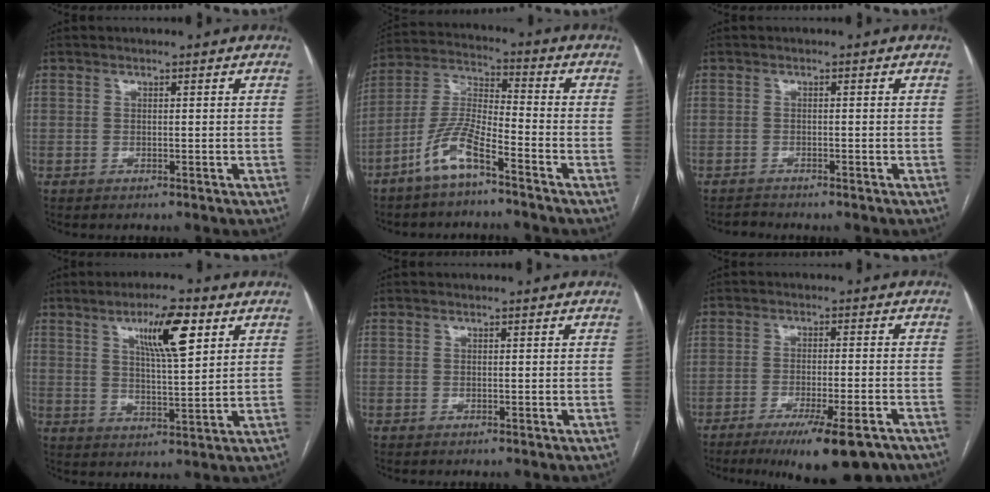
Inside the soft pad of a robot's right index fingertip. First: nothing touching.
{"total": 8.8, "force": [-5.7, 1.5, 6.6], "torque": [-0.151, -0.003, -0.118]}
{"total": 1.0, "force": [-1.0, -0.1, -0.2], "torque": [0.001, -0.006, -0.016]}
{"total": 9.6, "force": [4.6, 1.5, 8.2], "torque": [-0.141, 0.004, 0.077]}
{"total": 0.0}
{"total": 13.6, "force": [-10.0, 1.6, 9.1], "torque": [-0.111, -0.023, -0.149]}